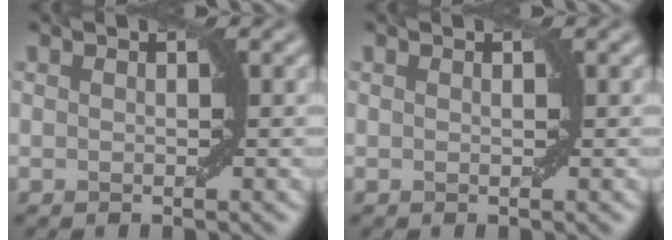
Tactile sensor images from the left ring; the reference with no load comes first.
{"total": 0.0}